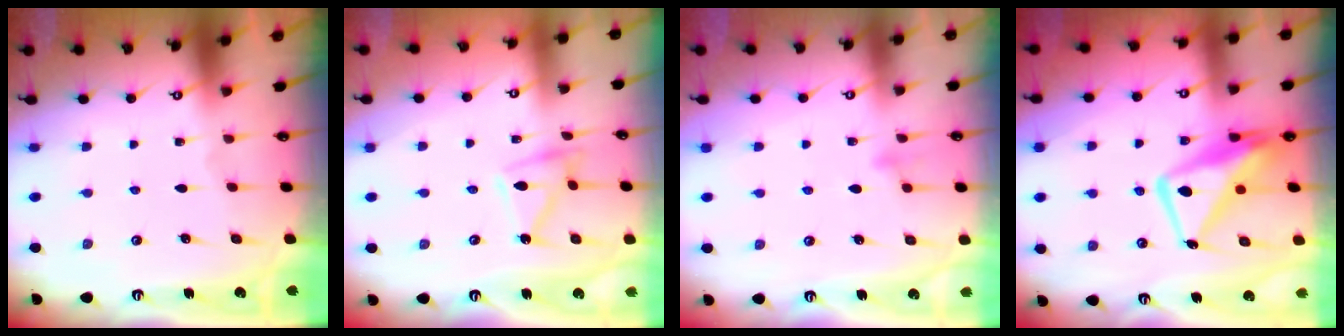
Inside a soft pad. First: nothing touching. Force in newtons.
{"total": 10.5, "press": 10.5, "slide": 0.3}
{"total": 7.8, "press": 7.8, "slide": 0.7}
{"total": 14.0, "press": 13.9, "slide": 1.6}